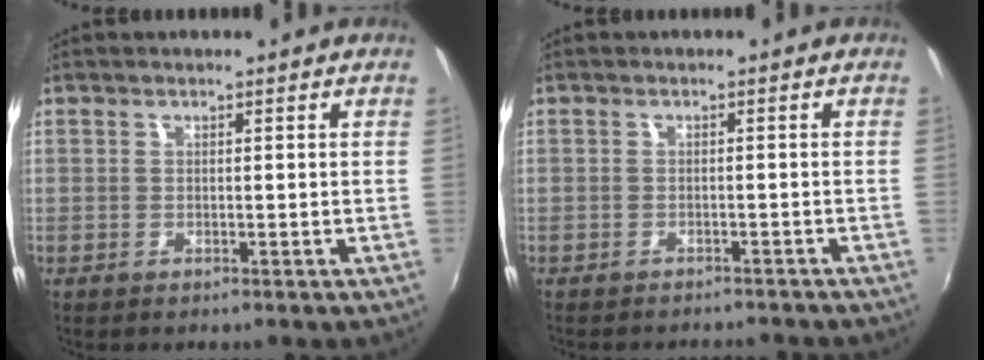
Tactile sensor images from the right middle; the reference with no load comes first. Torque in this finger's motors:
{"motor_torque": [0.99, -1.15, 0.09, 0.05]}